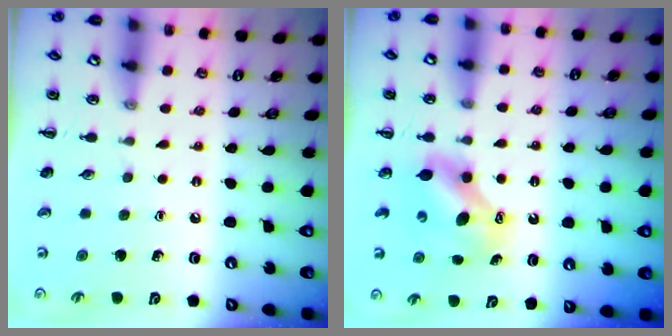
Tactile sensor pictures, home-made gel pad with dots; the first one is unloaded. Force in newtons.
{"total": 7.4, "press": 7.4, "slide": 0.9}